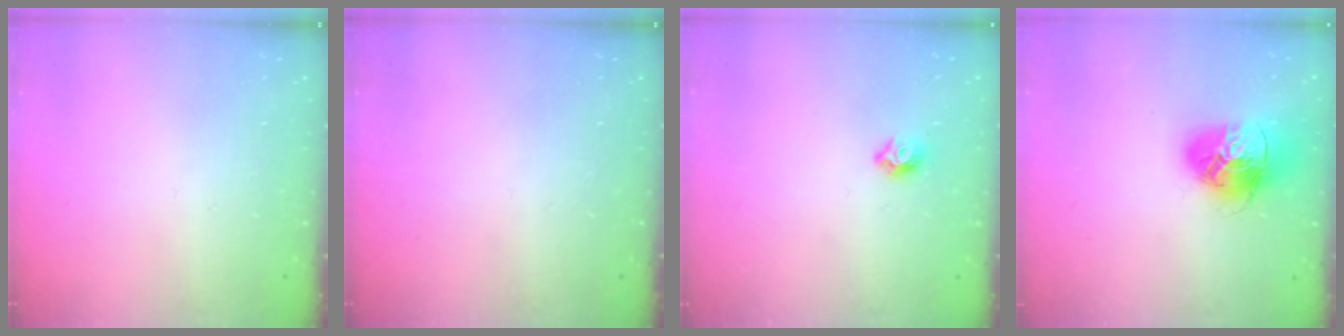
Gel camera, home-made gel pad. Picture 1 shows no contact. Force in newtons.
{"total": 0.0}
{"total": 5.8, "press": 5.7, "slide": 0.9}
{"total": 16.2, "press": 16.1, "slide": 2.0}